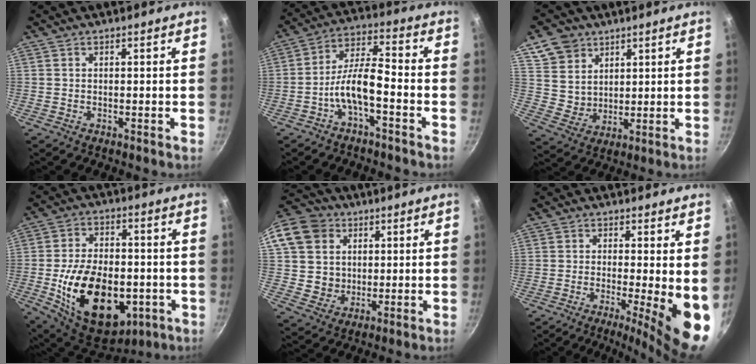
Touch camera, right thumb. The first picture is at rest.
{"total": 8.1, "force": [-3.7, 2.5, 6.8], "torque": [-0.135, 0.045, -0.072]}
{"total": 8.9, "force": [4.9, 7.1, 2.5], "torque": [-0.023, -0.015, 0.101]}
{"total": 23.1, "force": [-5.1, 14.3, 17.4], "torque": [-0.271, 0.011, -0.064]}
{"total": 14.2, "force": [4.2, 12.4, 5.5], "torque": [-0.086, 0.011, 0.078]}
{"total": 10.4, "force": [-1.6, 2.2, 10.1], "torque": [-0.128, -0.013, -0.021]}